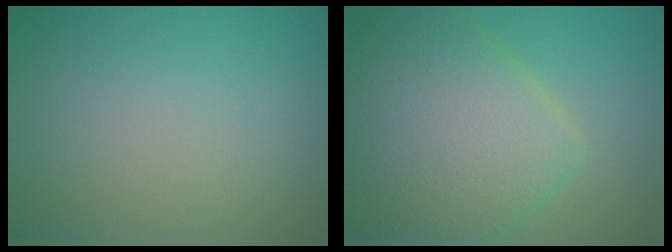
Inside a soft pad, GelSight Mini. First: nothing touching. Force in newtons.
{"total": 8.0, "press": 8.0, "slide": 0.3}